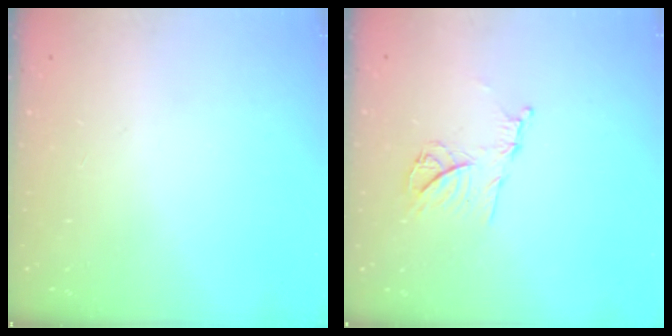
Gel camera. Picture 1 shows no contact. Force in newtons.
{"total": 11.0, "press": 10.9, "slide": 1.1}